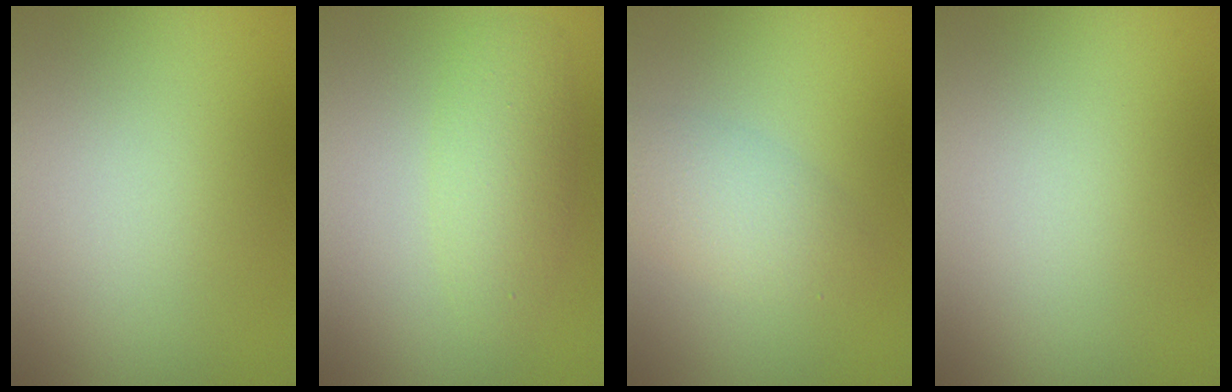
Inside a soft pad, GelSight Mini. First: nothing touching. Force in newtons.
{"total": 3.0, "press": 3.0, "slide": 0.1}
{"total": 3.1, "press": 3.1, "slide": 0.0}
{"total": 0.0}